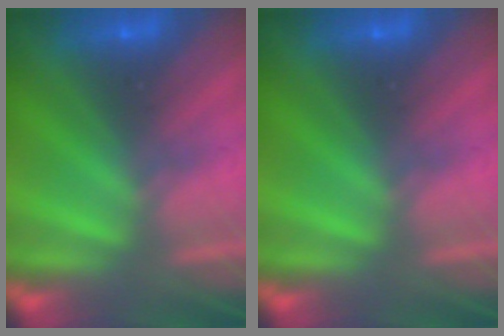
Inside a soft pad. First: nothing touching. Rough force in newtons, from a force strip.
{"total": 0.0}